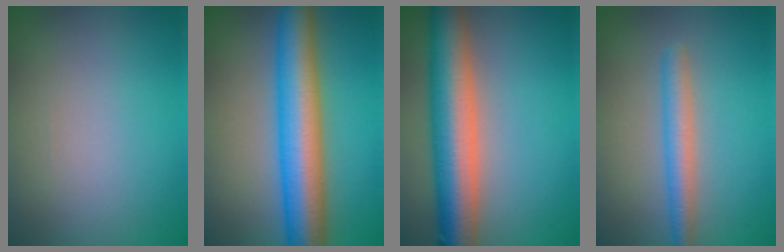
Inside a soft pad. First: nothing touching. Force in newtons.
{"total": 9.1, "press": 9.1, "slide": 0.2}
{"total": 8.8, "press": 8.8, "slide": 0.1}
{"total": 2.9, "press": 2.9, "slide": 0.0}